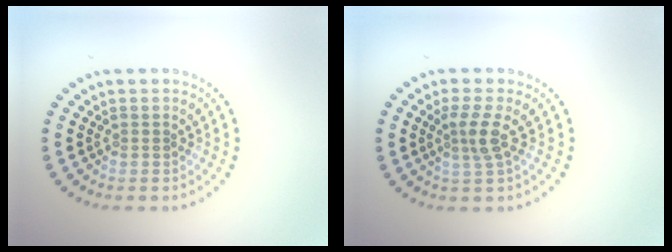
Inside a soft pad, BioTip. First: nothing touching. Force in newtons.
{"total": 2.4, "press": 1.8, "slide": 1.6}